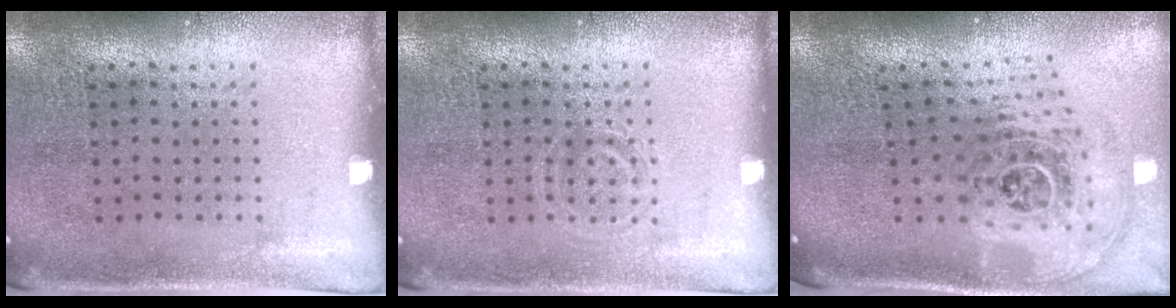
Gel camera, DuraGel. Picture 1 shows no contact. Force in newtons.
{"total": 1.0, "press": 0.9, "slide": 0.3}
{"total": 2.7, "press": 1.8, "slide": 2.0}